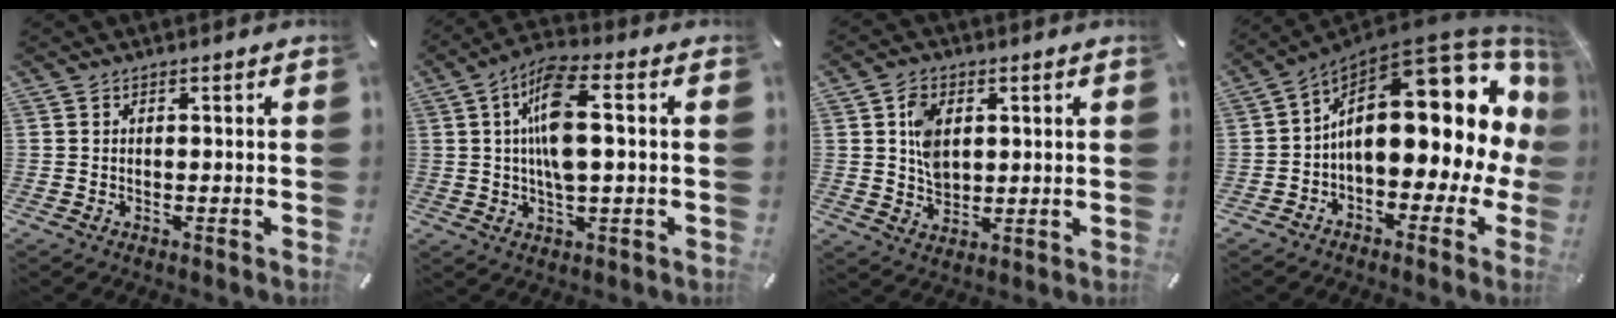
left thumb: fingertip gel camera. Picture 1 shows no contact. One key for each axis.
{"total": 11.6, "fx": 1.3, "fy": 4.3, "fz": 10.7, "tx": -0.214, "ty": 0.006, "tz": 0.021}
{"total": 7.4, "fx": 1.8, "fy": 5.5, "fz": 4.6, "tx": -0.084, "ty": 0.000, "tz": 0.029}
{"total": 23.4, "fx": 6.3, "fy": 11.5, "fz": 19.3, "tx": -0.287, "ty": -0.058, "tz": 0.105}